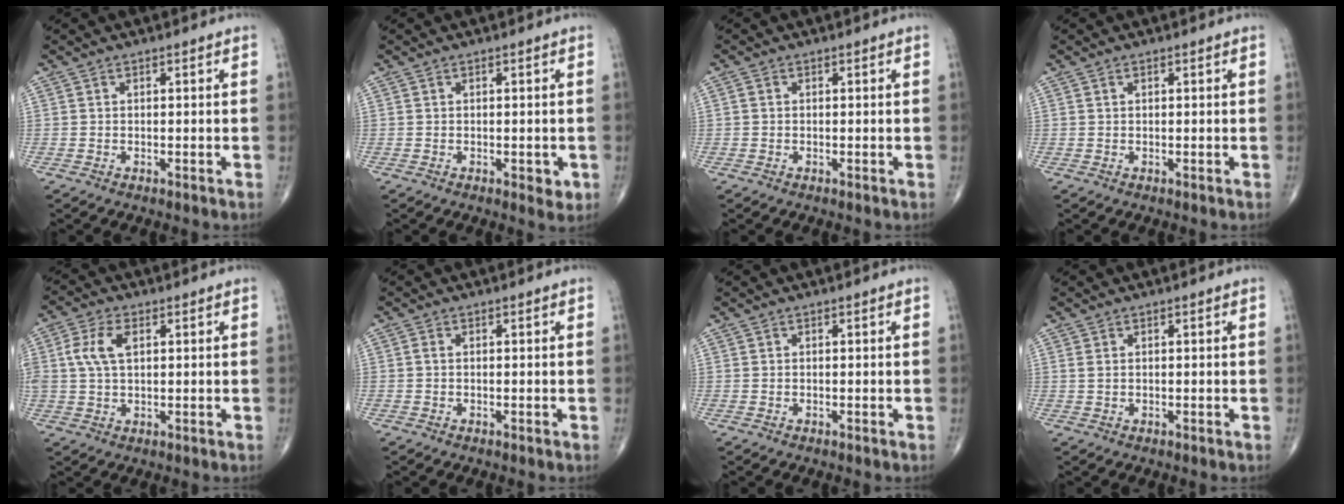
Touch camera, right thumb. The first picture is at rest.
{"total": 2.3, "force": [-0.5, 1.0, 2.0], "torque": [-0.014, -0.004, -0.004]}
{"total": 0.7, "force": [0.0, 0.6, 0.4], "torque": [-0.007, 0.000, -0.001]}
{"total": 0.5, "force": [0.2, 0.3, 0.4], "torque": [-0.009, 0.002, 0.005]}
{"total": 6.8, "force": [1.6, 3.7, 5.4], "torque": [-0.125, 0.008, 0.031]}
{"total": 0.8, "force": [0.0, 0.5, 0.6], "torque": [-0.012, 0.000, -0.002]}
{"total": 0.0}
{"total": 0.9, "force": [0.3, 0.5, 0.6], "torque": [-0.017, 0.003, 0.010]}